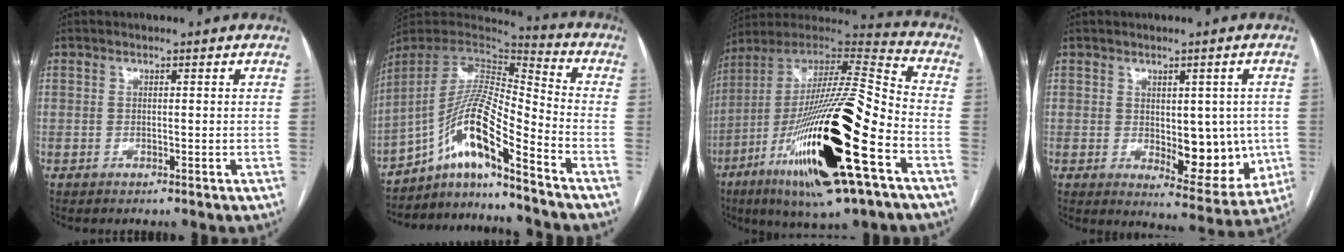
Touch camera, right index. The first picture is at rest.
{"total": 14.3, "force": [-9.3, 0.7, 10.8], "torque": [-0.203, 0.015, -0.163]}
{"total": 29.2, "force": [-10.9, 3.6, 26.8], "torque": [-0.492, -0.047, -0.187]}
{"total": 10.1, "force": [-0.7, 5.1, 8.7], "torque": [-0.094, -0.003, 0.008]}